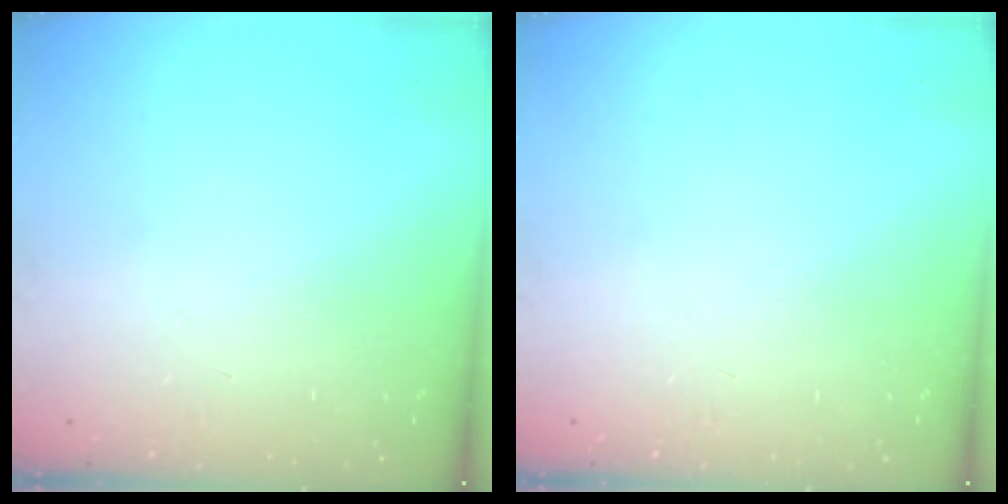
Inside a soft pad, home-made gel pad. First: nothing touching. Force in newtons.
{"total": 0.0}